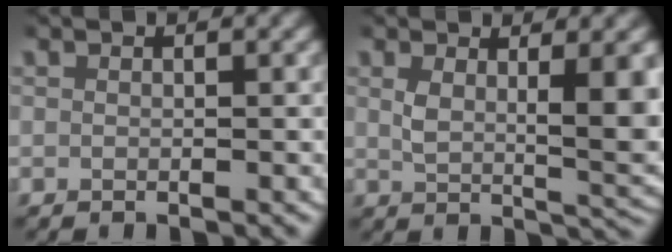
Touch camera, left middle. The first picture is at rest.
{"total": 5.3, "force": [1.3, 1.5, 4.9], "torque": [-0.063, -0.012, 0.029]}